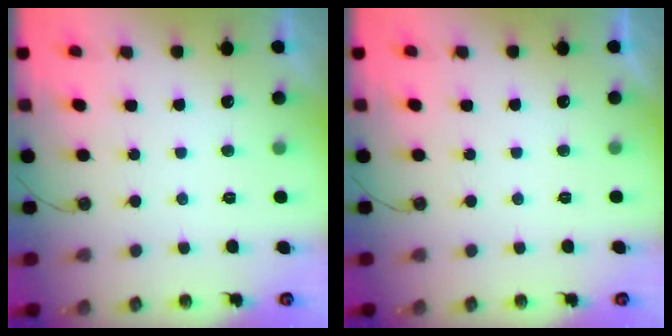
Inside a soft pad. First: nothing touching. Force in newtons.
{"total": 0.0}